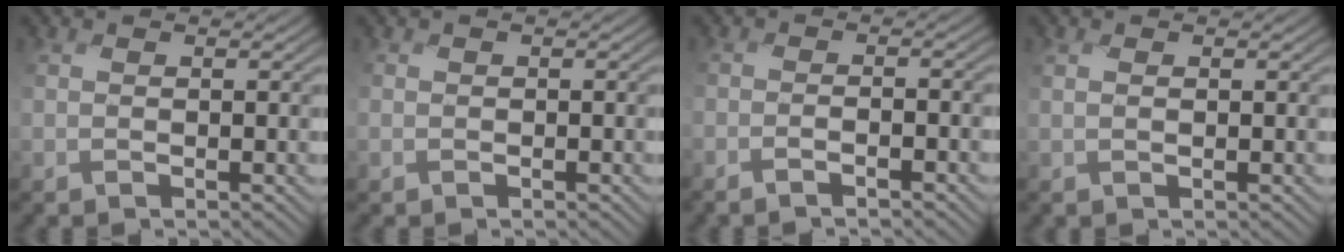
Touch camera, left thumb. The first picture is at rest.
{"total": 0.7, "force": [-0.4, 0.5, -0.3], "torque": [0.002, -0.004, -0.010]}
{"total": 1.7, "force": [-1.6, -0.1, 0.3], "torque": [-0.003, 0.003, -0.039]}
{"total": 1.2, "force": [0.2, 0.6, 1.0], "torque": [-0.022, 0.002, 0.004]}